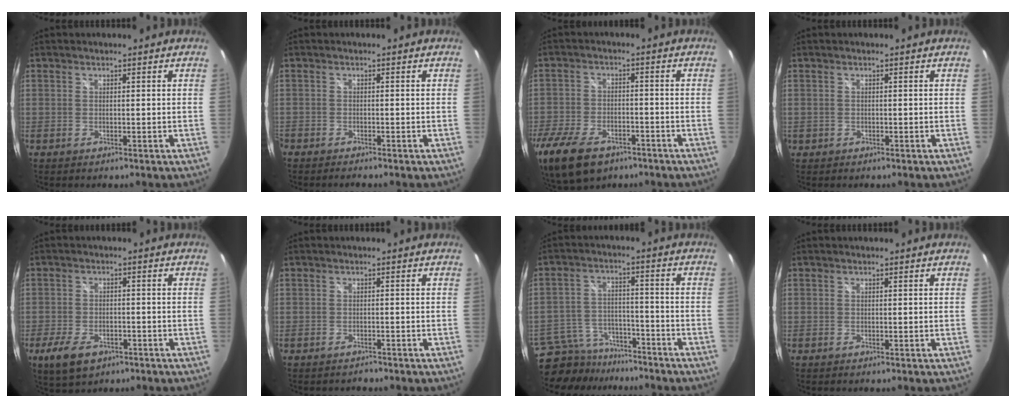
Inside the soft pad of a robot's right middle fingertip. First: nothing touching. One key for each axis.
{"total": 2.0, "fx": -1.9, "fy": 0.1, "fz": 0.6, "tx": -0.021, "ty": -0.012, "tz": -0.037}
{"total": 16.3, "fx": -10.3, "fy": 8.7, "fz": 9.2, "tx": -0.232, "ty": -0.038, "tz": -0.178}
{"total": 0.7, "fx": -0.2, "fy": 0.6, "fz": 0.1, "tx": -0.001, "ty": -0.003, "tz": -0.003}
{"total": 8.0, "fx": -4.6, "fy": 4.4, "fz": 4.8, "tx": -0.116, "ty": -0.015, "tz": -0.075}
{"total": 0.9, "fx": -0.9, "fy": 0.3, "fz": -0.1, "tx": 0.001, "ty": 0.003, "tz": -0.014}
{"total": 13.1, "fx": -11.2, "fy": 5.8, "fz": 3.3, "tx": -0.096, "ty": 0.005, "tz": -0.168}
{"total": 0.0}